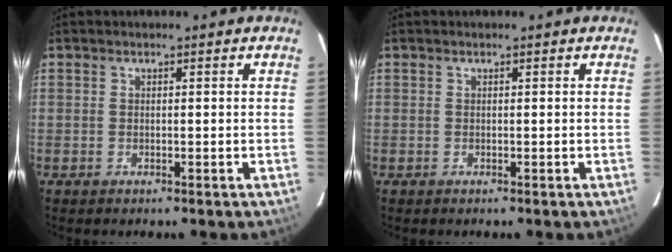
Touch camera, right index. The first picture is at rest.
{"total": 0.0}